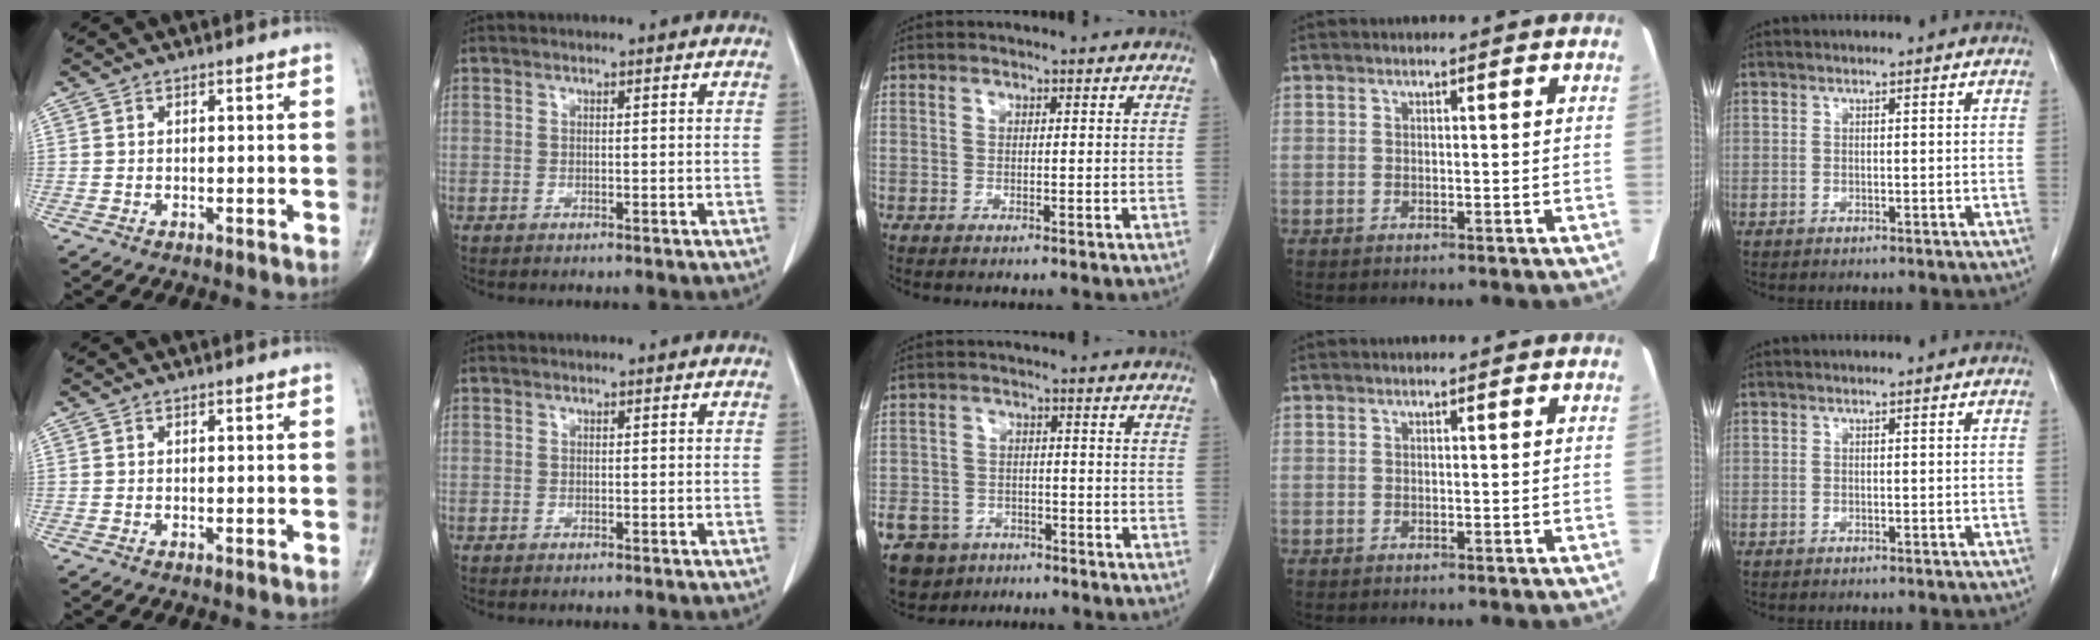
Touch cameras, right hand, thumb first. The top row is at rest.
{"middle": {"total": 11.3, "force": [-7.7, 7.5, 3.5], "torque": [-0.089, -0.007, -0.114]}}